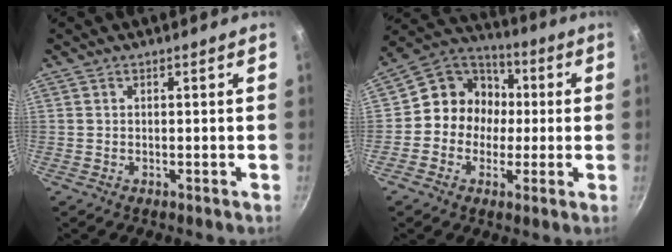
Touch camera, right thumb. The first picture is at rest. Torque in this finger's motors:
{"motor_torque": [-0.54, 0.87, 0.26, 0.27, 0.08]}